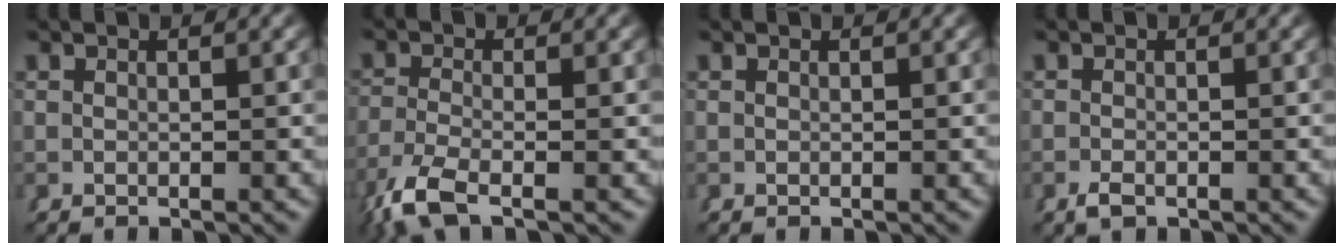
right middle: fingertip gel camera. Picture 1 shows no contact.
{"total": 4.2, "force": [-2.6, 1.4, 3.0], "torque": [-0.077, -0.020, -0.032]}
{"total": 0.0}
{"total": 0.9, "force": [-0.8, -0.1, 0.4], "torque": [-0.006, -0.006, -0.011]}